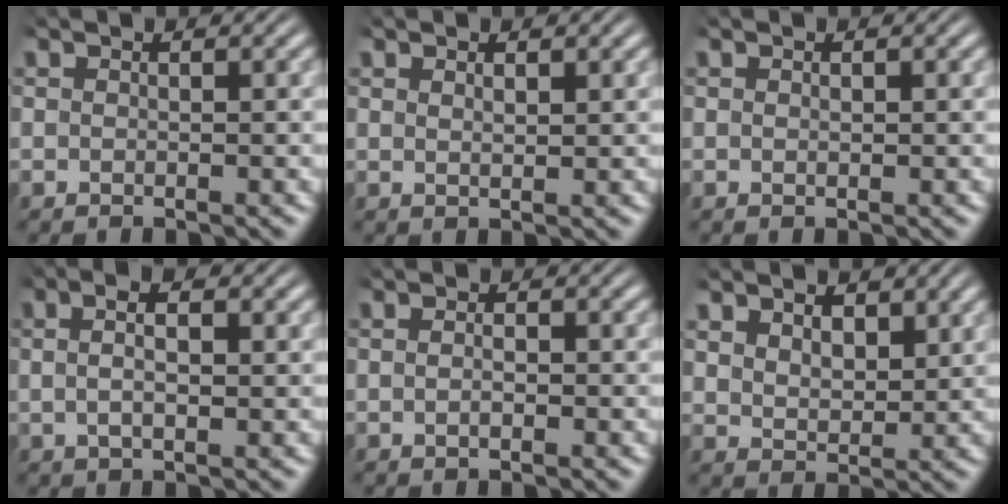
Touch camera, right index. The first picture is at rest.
{"total": 0.9, "force": [0.6, -0.3, 0.6], "torque": [-0.007, -0.007, 0.017]}
{"total": 0.0}
{"total": 3.5, "force": [0.7, 1.5, 3.1], "torque": [-0.050, 0.007, 0.008]}
{"total": 1.3, "force": [-0.3, 0.5, 1.2], "torque": [-0.016, -0.002, -0.007]}
{"total": 2.5, "force": [1.5, 1.4, 1.3], "torque": [-0.034, -0.017, 0.040]}